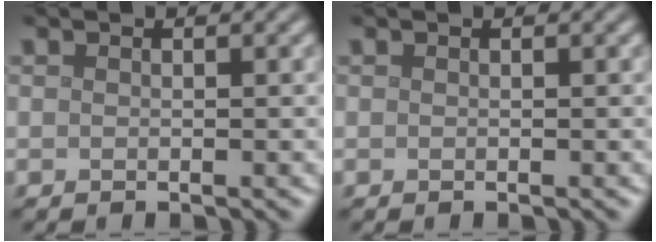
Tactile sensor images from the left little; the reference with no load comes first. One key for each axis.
{"total": 0.0}